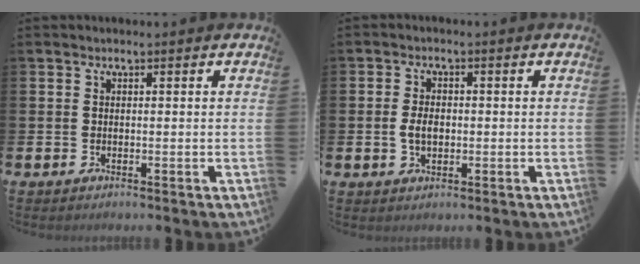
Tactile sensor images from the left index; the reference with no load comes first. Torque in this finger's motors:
{"motor_torque": [0.43, 0.05, 0.18, 0.05]}